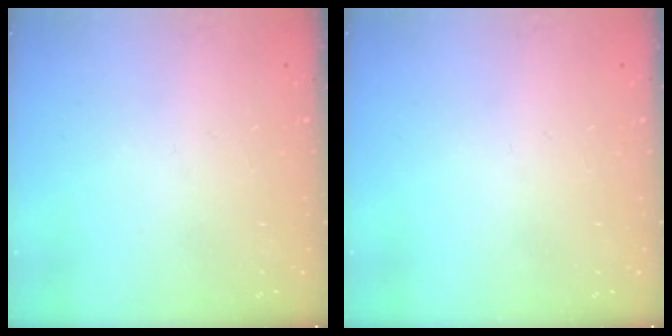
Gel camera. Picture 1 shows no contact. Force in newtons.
{"total": 0.0}